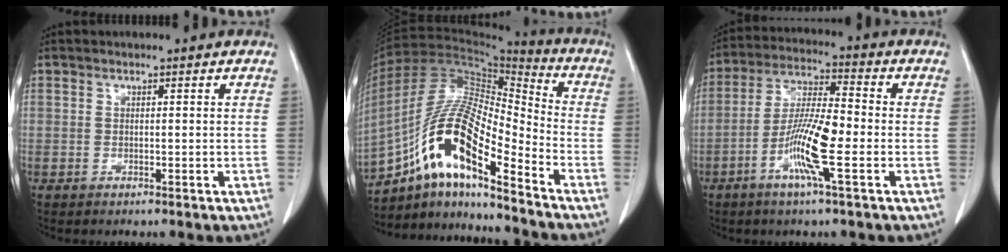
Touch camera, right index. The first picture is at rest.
{"total": 16.6, "force": [-9.6, 3.3, 13.2], "torque": [-0.256, 0.019, -0.169]}
{"total": 10.6, "force": [-3.5, 0.6, 10.0], "torque": [-0.198, -0.005, -0.073]}